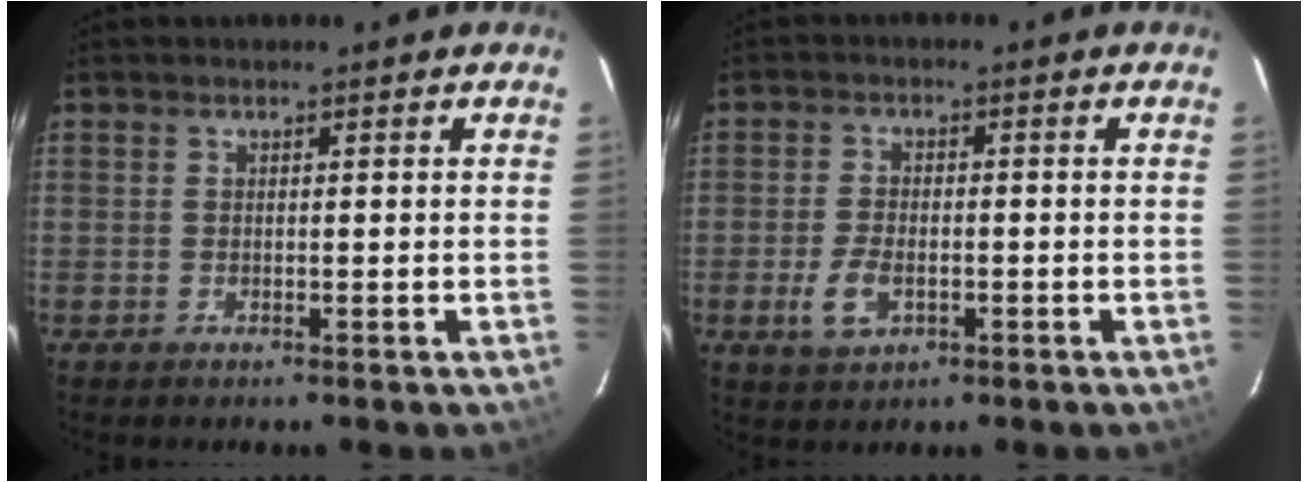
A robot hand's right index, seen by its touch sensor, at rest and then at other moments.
{"total": 5.4, "force": [-2.0, 3.2, 3.9], "torque": [-0.090, -0.004, -0.033]}